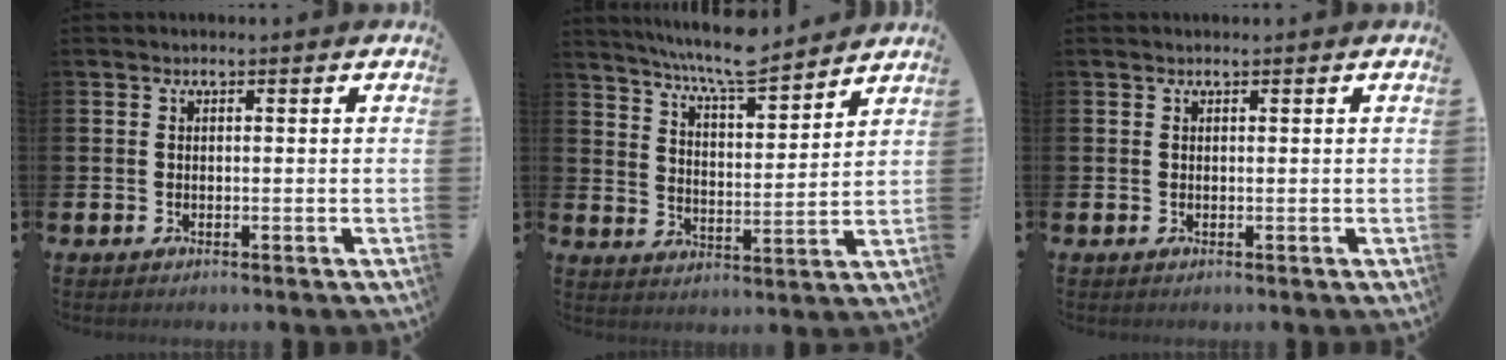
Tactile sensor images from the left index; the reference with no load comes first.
{"total": 8.1, "force": [7.7, 0.6, 2.5], "torque": [-0.067, -0.049, 0.137]}
{"total": 0.0}